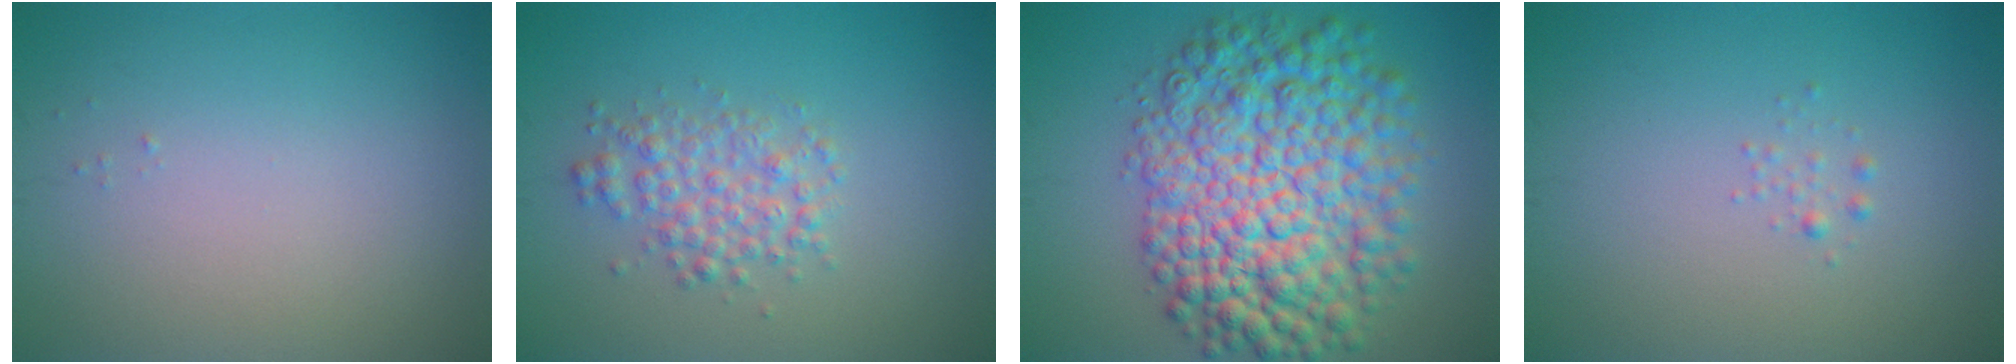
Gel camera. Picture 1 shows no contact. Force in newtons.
{"total": 3.0, "press": 3.0, "slide": 0.1}
{"total": 11.6, "press": 11.6, "slide": 0.2}
{"total": 0.7, "press": 0.7, "slide": 0.0}